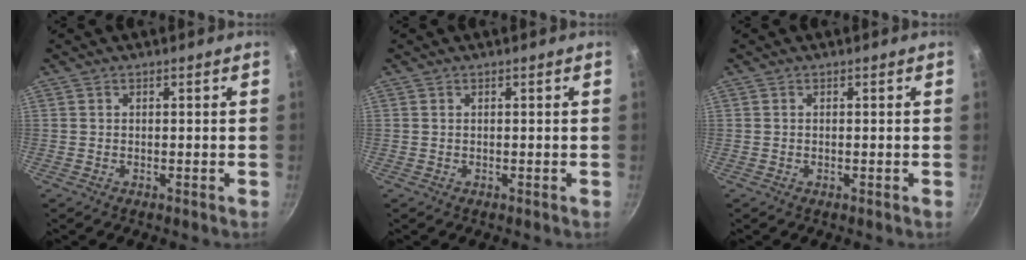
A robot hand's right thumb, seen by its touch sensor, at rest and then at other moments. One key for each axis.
{"total": 0.0}
{"total": 0.0}